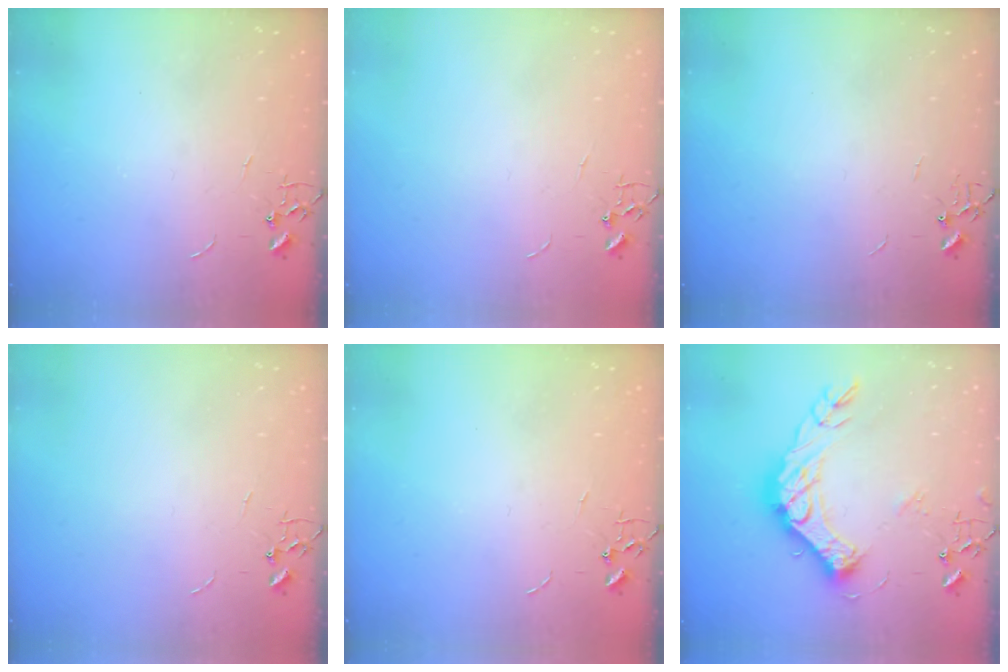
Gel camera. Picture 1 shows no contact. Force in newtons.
{"total": 0.0}
{"total": 0.0}
{"total": 0.0}
{"total": 0.0}
{"total": 21.8, "press": 21.7, "slide": 2.2}